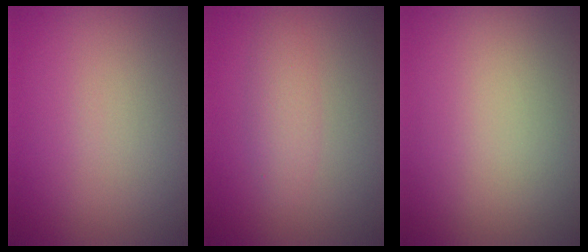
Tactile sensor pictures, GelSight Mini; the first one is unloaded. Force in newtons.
{"total": 1.9, "press": 1.9, "slide": 0.0}
{"total": 0.0}